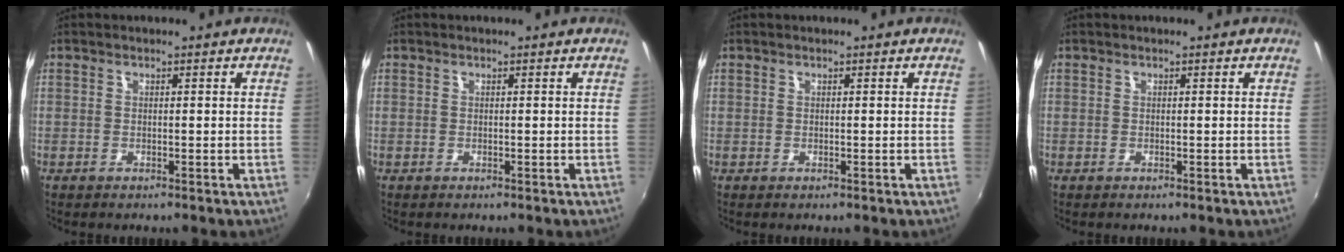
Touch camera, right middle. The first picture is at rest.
{"total": 0.0}
{"total": 0.0}
{"total": 0.0}